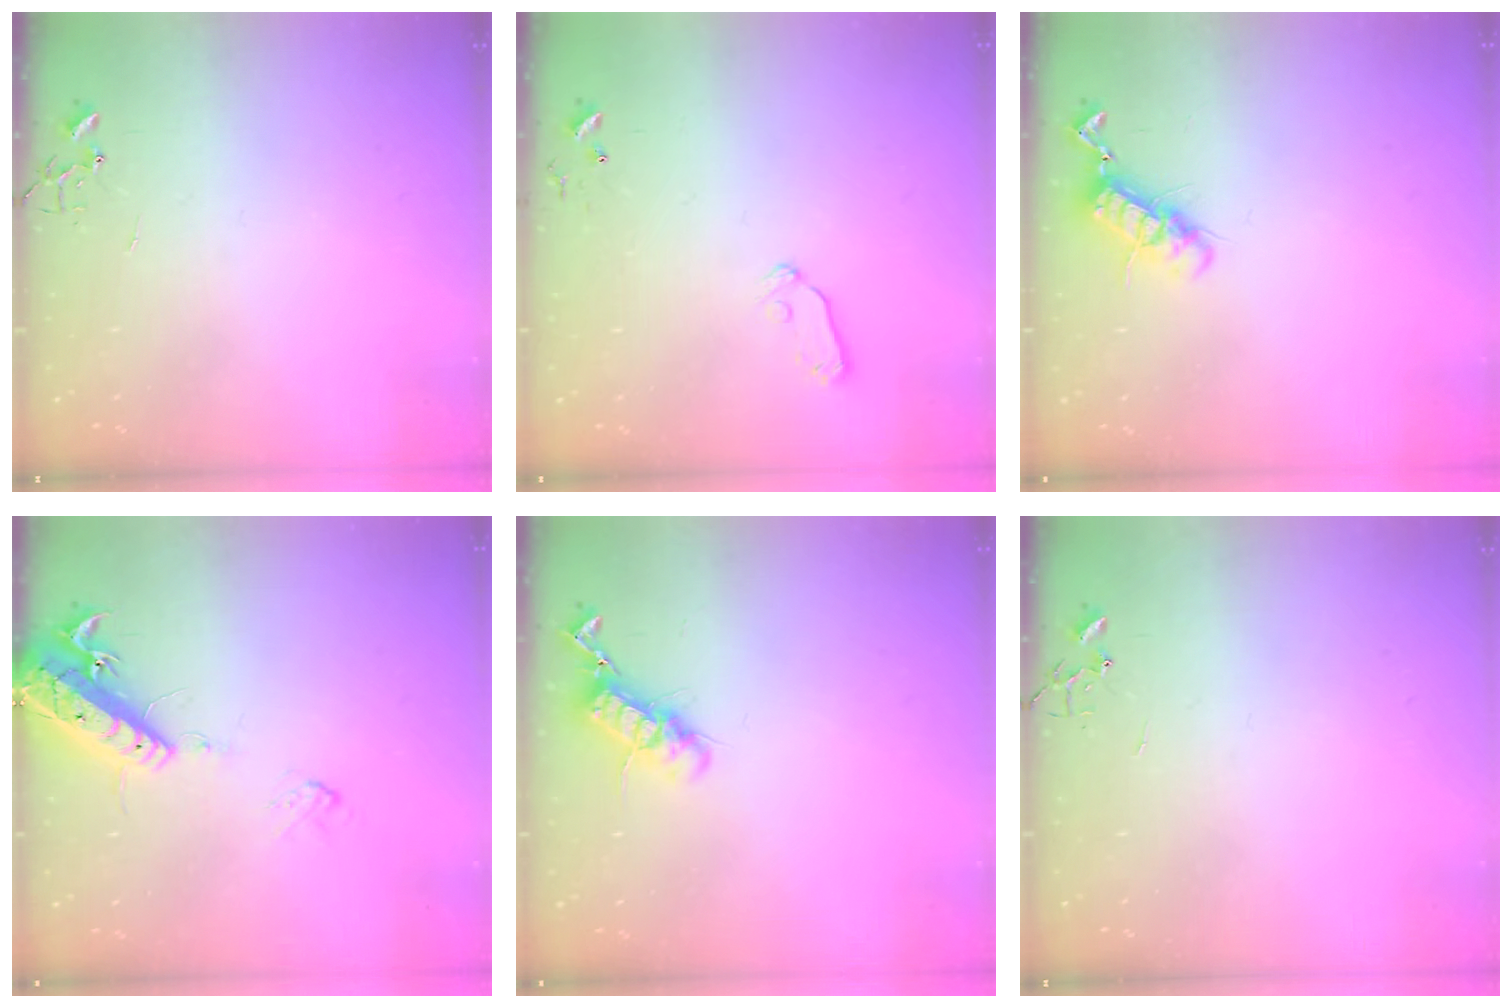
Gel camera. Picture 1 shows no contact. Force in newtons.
{"total": 6.8, "press": 6.7, "slide": 0.8}
{"total": 11.1, "press": 11.1, "slide": 0.7}
{"total": 15.1, "press": 14.7, "slide": 3.5}
{"total": 12.3, "press": 12.3, "slide": 0.6}
{"total": 0.0}